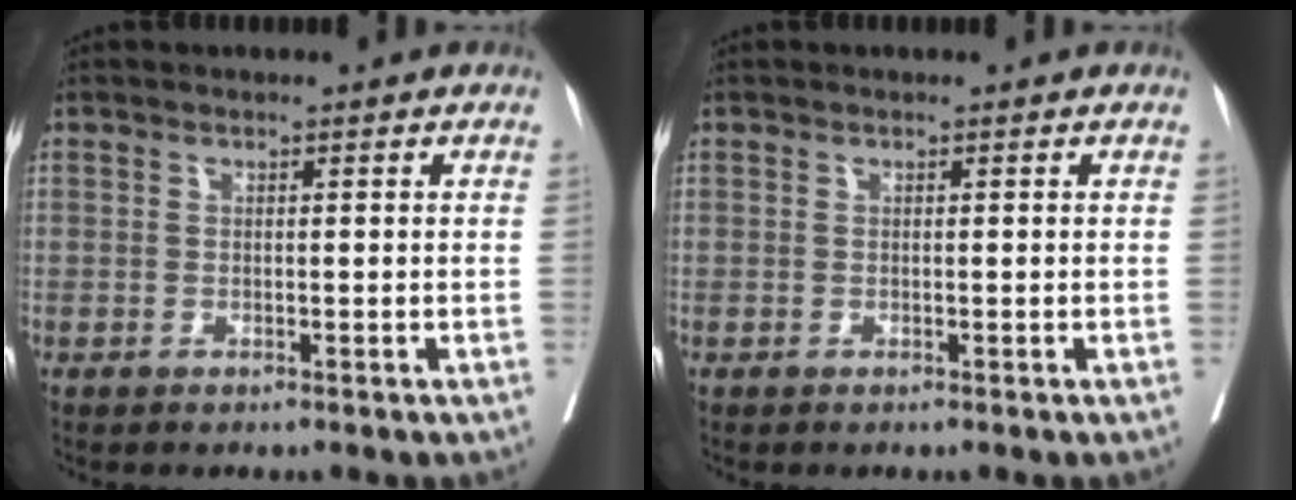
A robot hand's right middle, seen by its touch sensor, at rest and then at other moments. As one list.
[{"total": 0.0}]